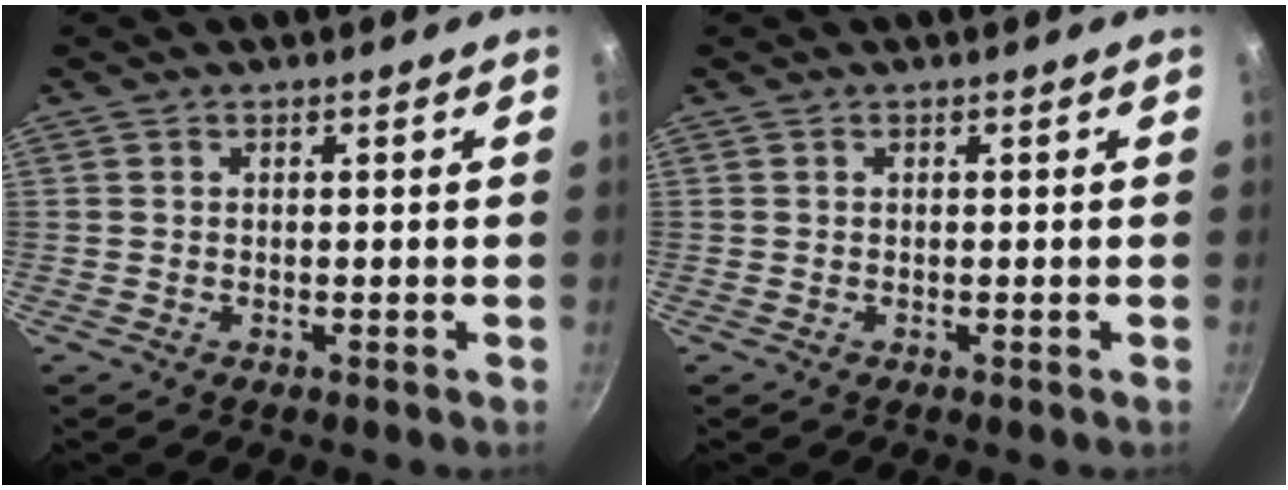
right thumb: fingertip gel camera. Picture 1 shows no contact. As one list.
[{"total": 0.0}]